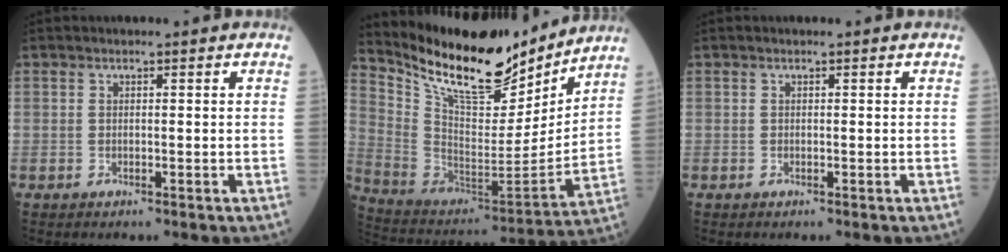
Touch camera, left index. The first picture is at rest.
{"total": 19.3, "force": [16.6, 5.1, 8.3], "torque": [-0.159, -0.031, 0.287]}
{"total": 0.0}